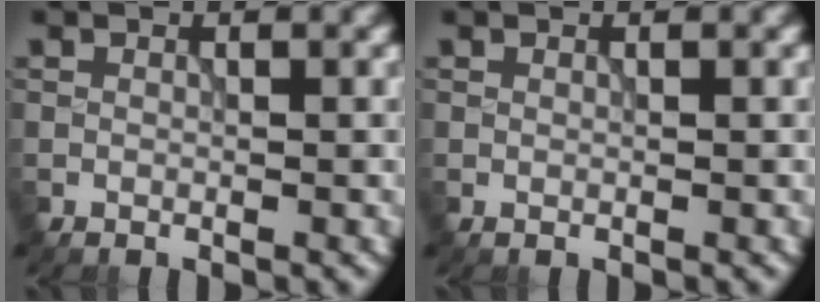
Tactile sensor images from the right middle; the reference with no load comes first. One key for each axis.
{"total": 0.0}